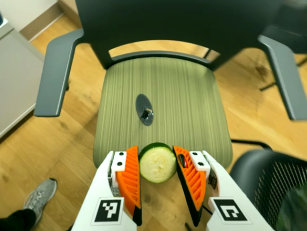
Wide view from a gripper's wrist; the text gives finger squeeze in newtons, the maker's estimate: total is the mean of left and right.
{"total": 8.9, "left": 8.9, "right": 8.9}